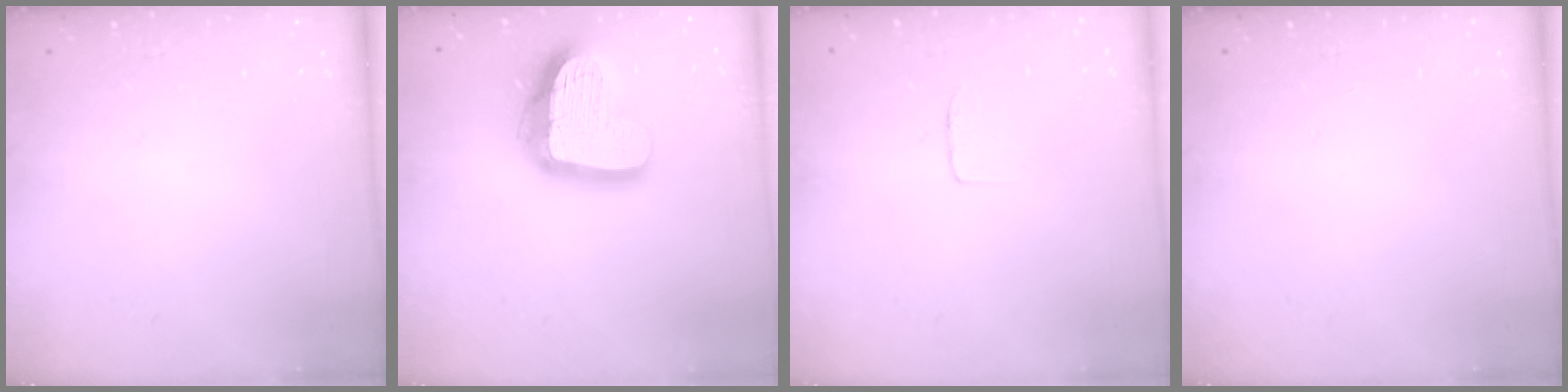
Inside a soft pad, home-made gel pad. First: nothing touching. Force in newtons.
{"total": 21.5, "press": 21.4, "slide": 2.1}
{"total": 3.4, "press": 3.4, "slide": 0.3}
{"total": 0.0}